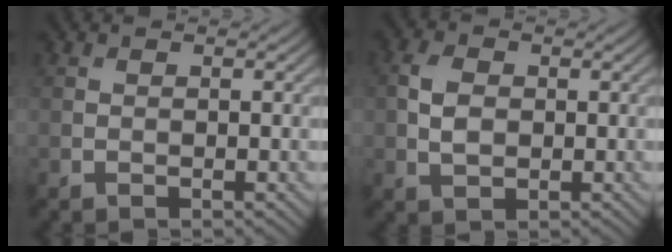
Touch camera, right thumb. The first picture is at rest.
{"total": 3.6, "force": [0.2, 2.5, 2.5], "torque": [-0.060, 0.001, 0.000]}